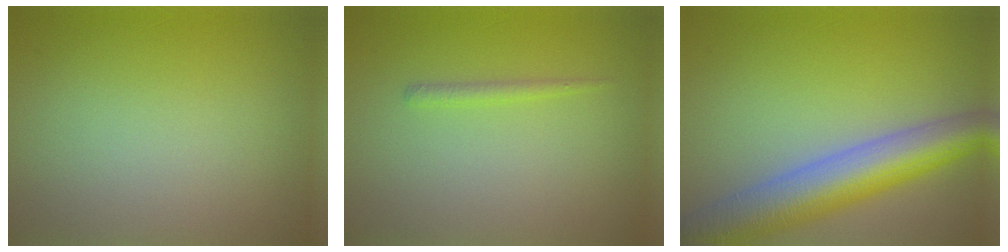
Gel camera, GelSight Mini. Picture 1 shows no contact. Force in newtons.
{"total": 0.9, "press": 0.9, "slide": 0.1}
{"total": 8.4, "press": 8.4, "slide": 0.3}